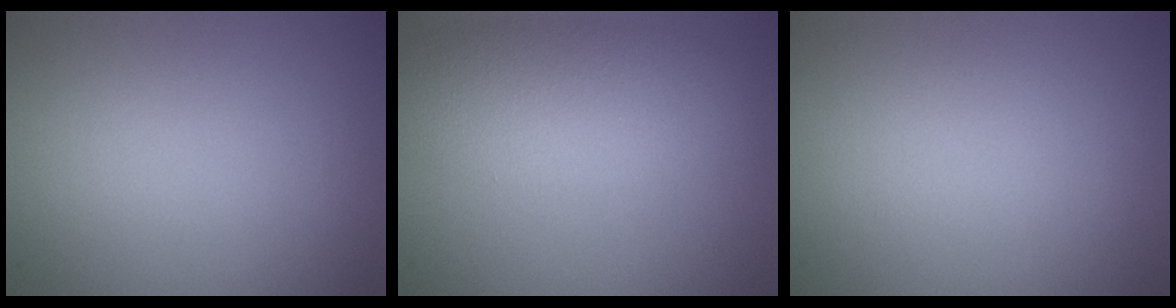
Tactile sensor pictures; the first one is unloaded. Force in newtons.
{"total": 6.1, "press": 6.1, "slide": 0.4}
{"total": 0.0}